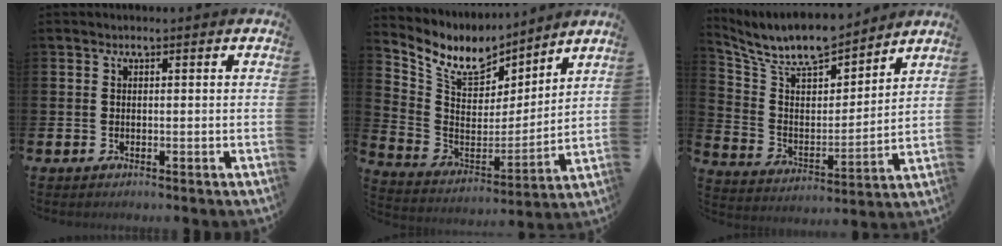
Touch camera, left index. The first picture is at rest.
{"total": 9.8, "force": [8.4, 4.2, 2.5], "torque": [-0.093, -0.060, 0.150]}
{"total": 9.3, "force": [8.5, 2.6, 2.5], "torque": [-0.085, -0.067, 0.147]}